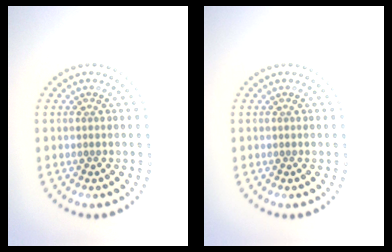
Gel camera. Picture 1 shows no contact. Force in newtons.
{"total": 0.0}